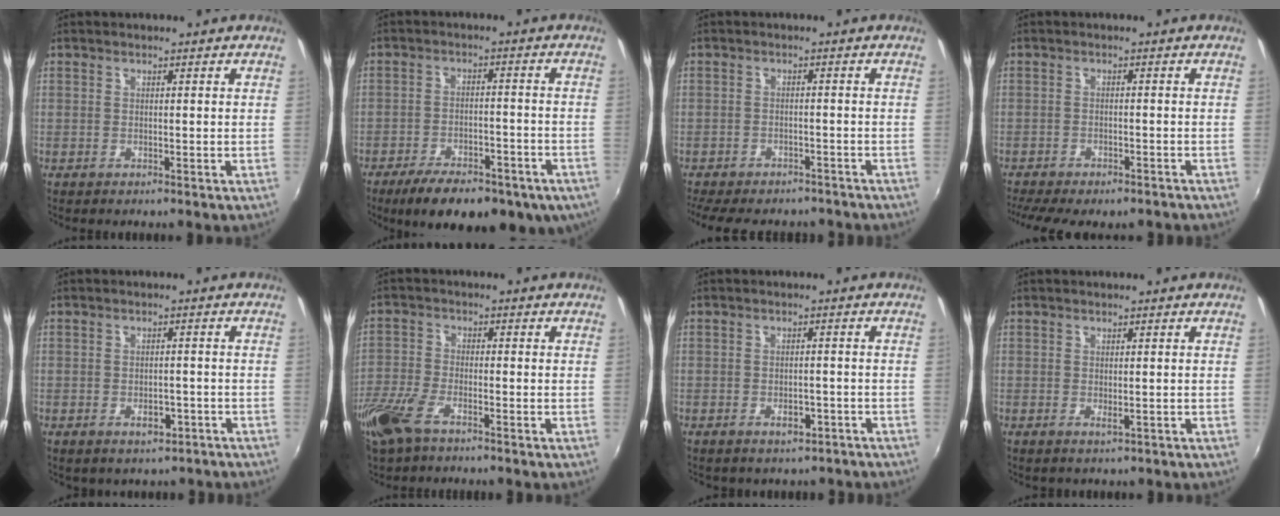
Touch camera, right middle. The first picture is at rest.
{"total": 18.2, "force": [-12.2, 7.4, 11.3], "torque": [-0.203, -0.032, -0.164]}
{"total": 11.2, "force": [-9.1, 4.9, 4.3], "torque": [-0.105, -0.004, -0.130]}
{"total": 10.2, "force": [-8.5, 2.9, 5.0], "torque": [-0.117, -0.035, -0.127]}
{"total": 4.2, "force": [-2.6, 2.7, 1.9], "torque": [-0.036, 0.002, -0.024]}
{"total": 8.1, "force": [-5.3, 3.2, 5.2], "torque": [-0.133, -0.013, -0.111]}
{"total": 3.7, "force": [-2.6, 2.2, 1.5], "torque": [-0.024, 0.007, -0.024]}
{"total": 0.8, "force": [-0.3, 0.4, 0.7], "torque": [-0.010, -0.002, -0.003]}